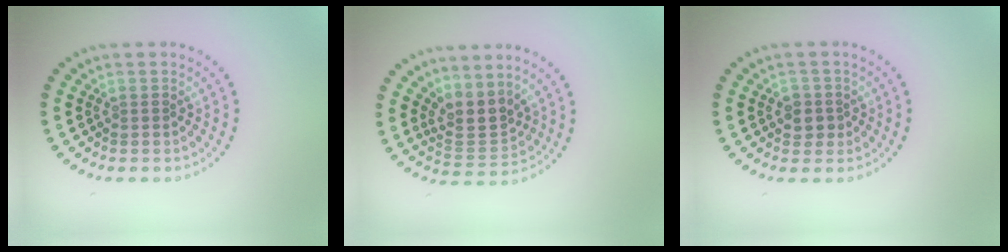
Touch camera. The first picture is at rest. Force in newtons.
{"total": 3.0, "press": 2.3, "slide": 1.9}
{"total": 1.7, "press": 1.6, "slide": 0.6}